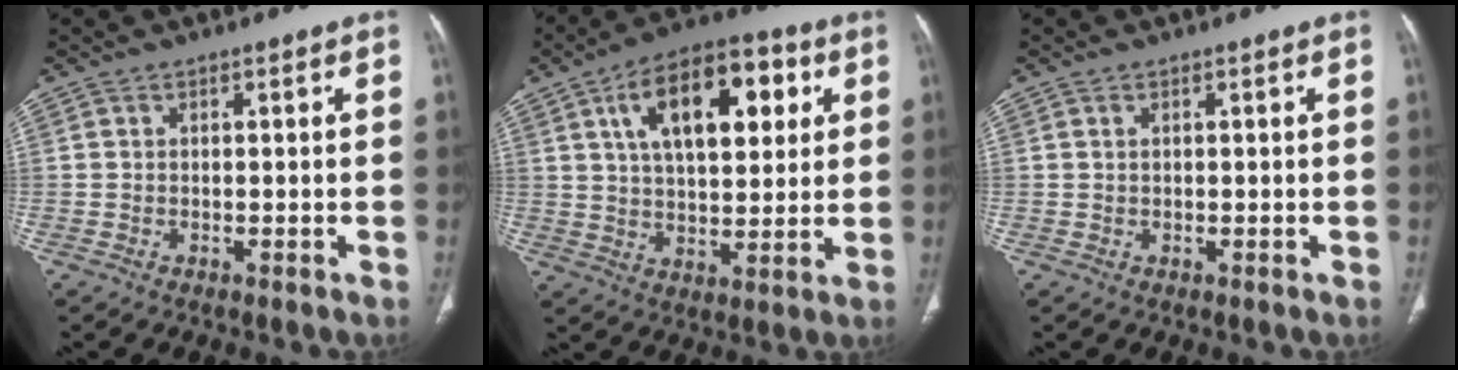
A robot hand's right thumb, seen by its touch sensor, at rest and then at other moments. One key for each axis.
{"total": 18.0, "fx": 6.5, "fy": 9.1, "fz": 14.1, "tx": -0.187, "ty": -0.001, "tz": 0.102}
{"total": 0.6, "fx": 0.3, "fy": 0.3, "fz": 0.4, "tx": -0.009, "ty": 0.002, "tz": 0.007}